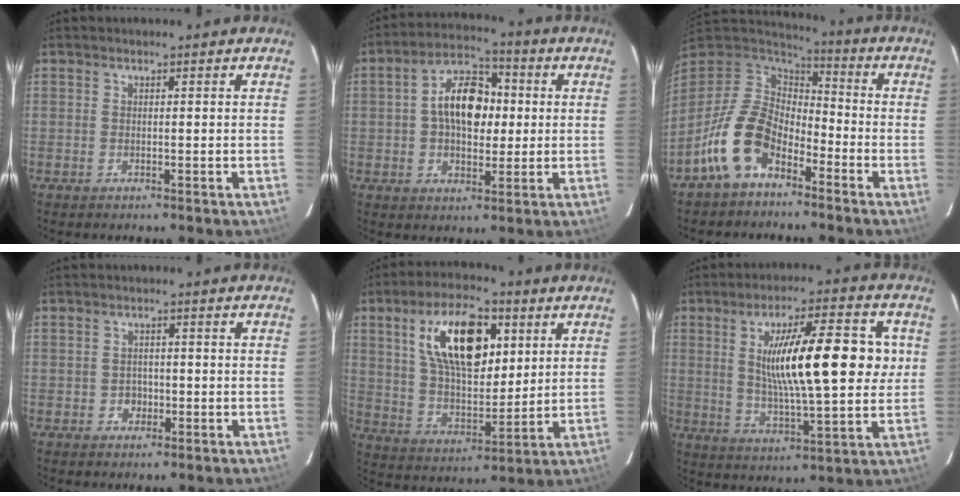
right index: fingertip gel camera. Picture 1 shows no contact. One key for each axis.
{"total": 9.9, "fx": 0.8, "fy": 6.3, "fz": 7.6, "tx": -0.131, "ty": 0.030, "tz": 0.011}
{"total": 12.4, "fx": -7.6, "fy": 7.4, "fz": 6.5, "tx": -0.140, "ty": 0.008, "tz": -0.144}
{"total": 2.0, "fx": -0.9, "fy": 1.7, "fz": -0.5, "tx": 0.008, "ty": 0.006, "tz": -0.012}
{"total": 16.9, "fx": 6.5, "fy": 8.4, "fz": 13.2, "tx": -0.225, "ty": 0.015, "tz": 0.120}
{"total": 17.3, "fx": 3.1, "fy": 4.0, "fz": 16.5, "tx": -0.278, "ty": 0.005, "tz": 0.050}